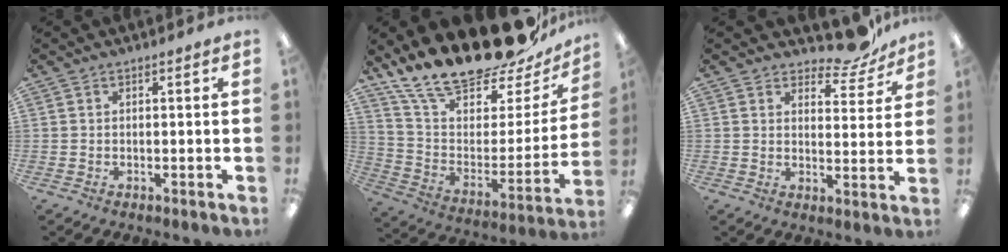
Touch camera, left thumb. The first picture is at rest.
{"total": 24.1, "force": [20.7, 6.9, 10.3], "torque": [-0.182, -0.155, 0.361]}
{"total": 8.6, "force": [7.6, 2.8, 2.8], "torque": [-0.029, -0.066, 0.132]}